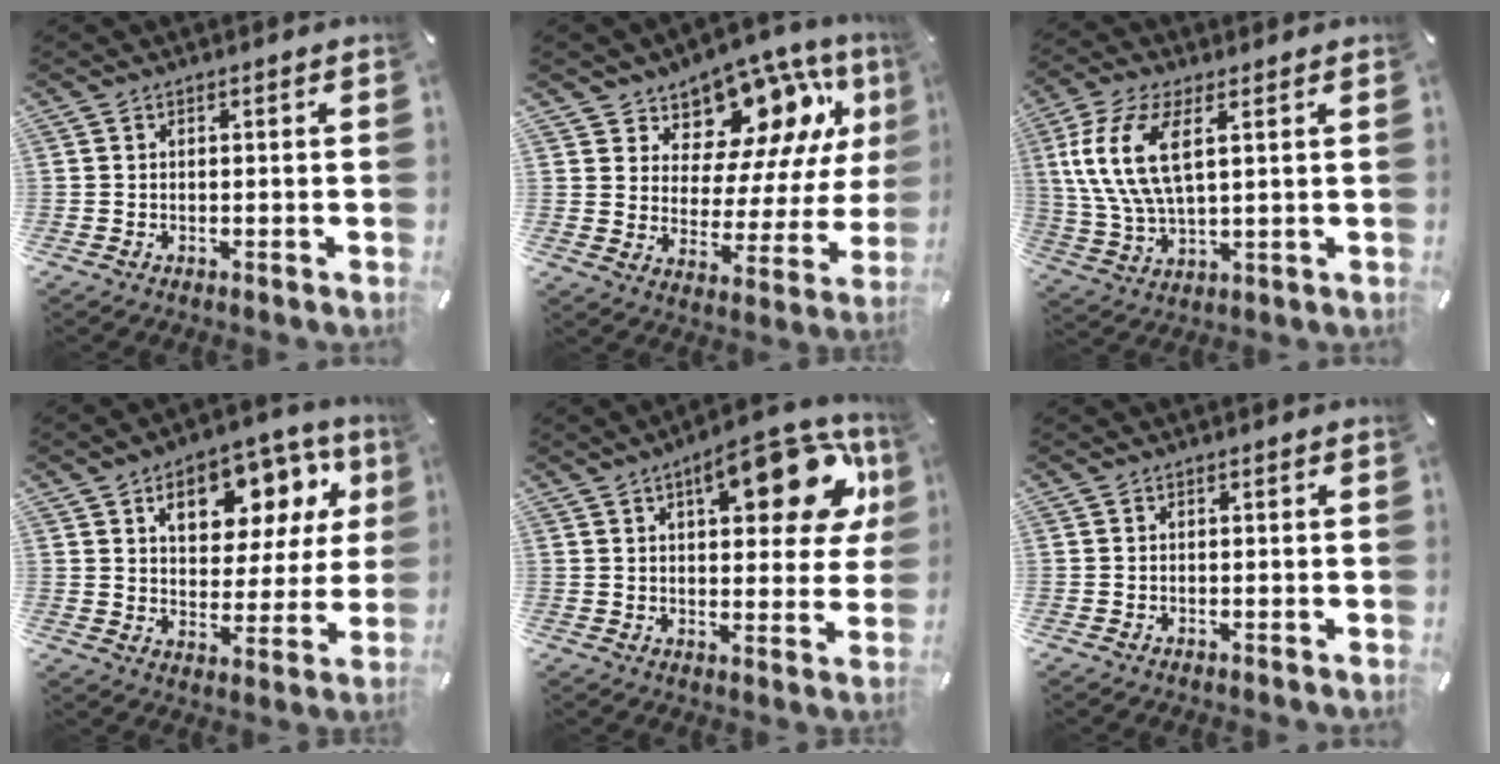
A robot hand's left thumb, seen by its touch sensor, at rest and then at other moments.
{"total": 13.4, "force": [9.1, 8.3, 5.2], "torque": [-0.078, -0.079, 0.156]}
{"total": 12.4, "force": [4.0, 5.7, 10.2], "torque": [-0.238, -0.005, 0.069]}
{"total": 15.6, "force": [7.8, 9.6, 9.6], "torque": [-0.131, -0.033, 0.130]}
{"total": 19.2, "force": [8.4, 8.1, 15.2], "torque": [-0.195, -0.032, 0.129]}
{"total": 0.0}